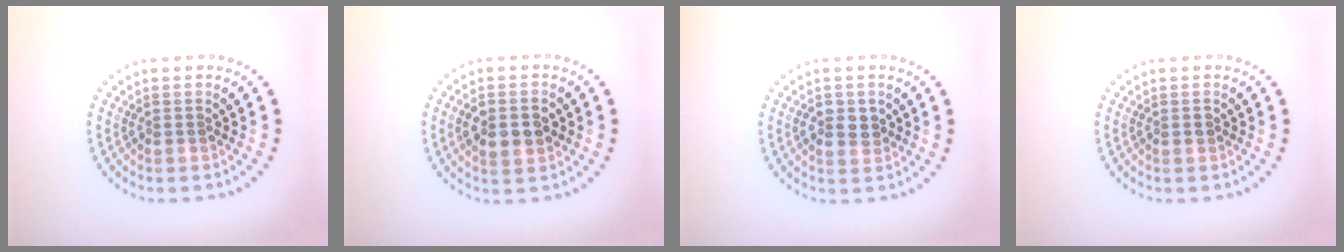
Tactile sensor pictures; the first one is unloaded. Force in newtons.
{"total": 3.7, "press": 3.7, "slide": 0.2}
{"total": 2.3, "press": 2.3, "slide": 0.3}
{"total": 0.6, "press": 0.6, "slide": 0.1}